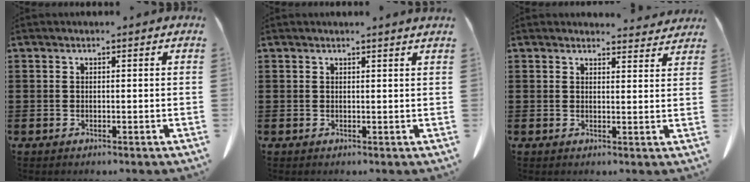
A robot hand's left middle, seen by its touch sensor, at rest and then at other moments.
{"total": 0.9, "force": [0.7, -0.3, 0.4], "torque": [-0.007, -0.005, 0.015]}
{"total": 2.9, "force": [2.8, 0.2, 0.4], "torque": [-0.007, -0.013, 0.051]}